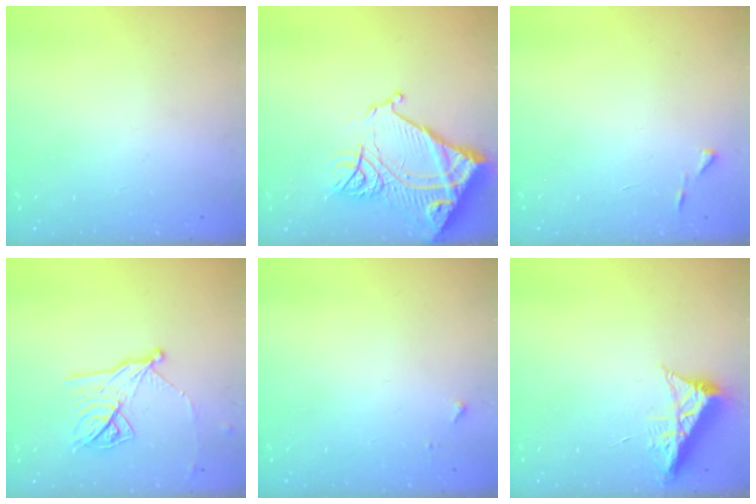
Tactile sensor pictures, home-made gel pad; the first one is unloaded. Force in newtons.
{"total": 17.1, "press": 17.0, "slide": 1.9}
{"total": 3.1, "press": 3.1, "slide": 0.3}
{"total": 12.9, "press": 12.9, "slide": 0.2}
{"total": 3.5, "press": 3.5, "slide": 0.4}
{"total": 7.7, "press": 7.6, "slide": 1.0}